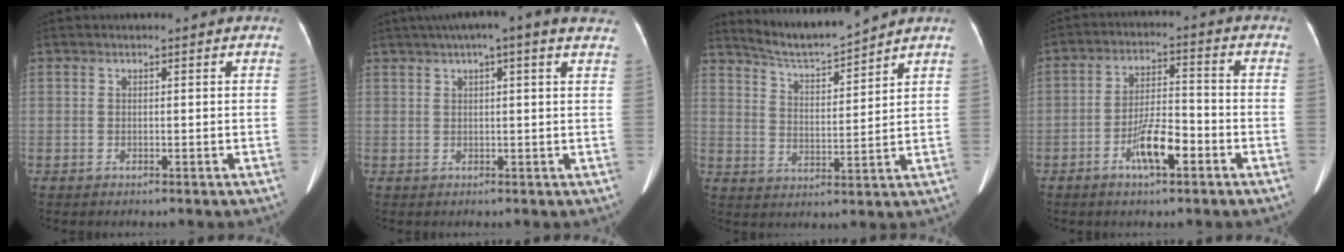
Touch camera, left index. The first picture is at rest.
{"total": 11.2, "force": [8.4, 1.1, 7.3], "torque": [-0.112, 0.043, 0.099]}
{"total": 8.2, "force": [7.9, -0.7, 2.0], "torque": [-0.046, -0.001, 0.151]}
{"total": 7.4, "force": [-3.5, 1.9, 6.2], "torque": [-0.121, 0.004, -0.062]}